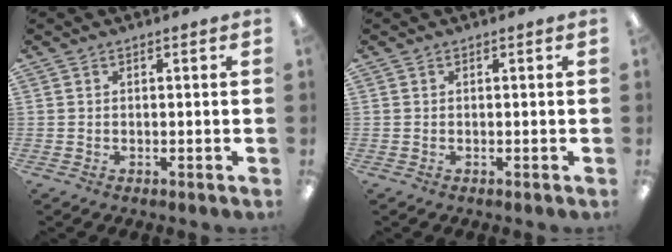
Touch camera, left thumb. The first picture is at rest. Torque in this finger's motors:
{"motor_torque": [0.00, 0.00, 0.41, 0.11, 0.00]}